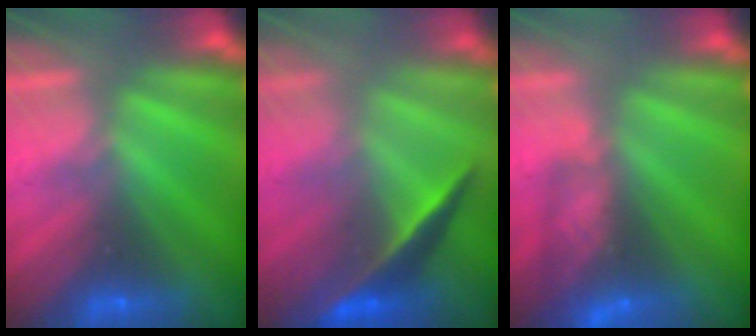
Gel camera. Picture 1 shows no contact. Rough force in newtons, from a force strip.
{"total": 1.9}
{"total": 6.7}